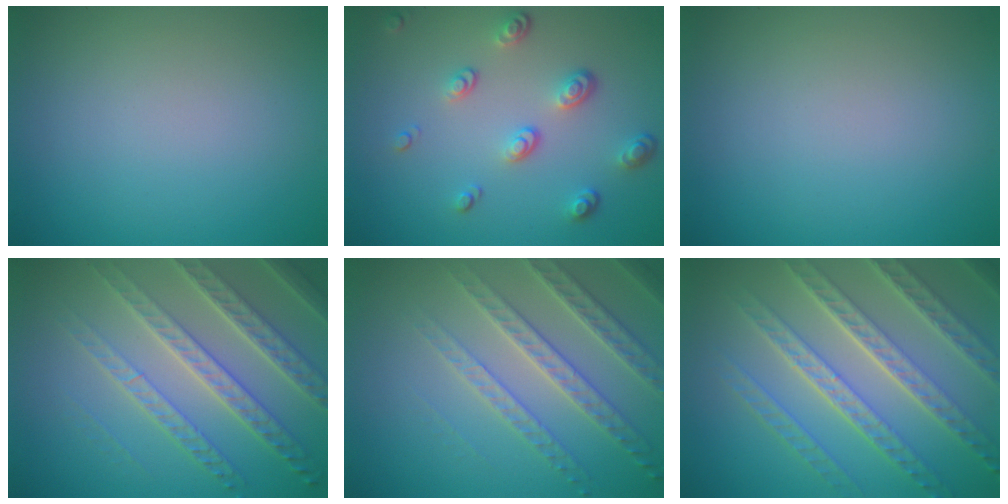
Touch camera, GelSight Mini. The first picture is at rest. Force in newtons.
{"total": 3.4, "press": 2.5, "slide": 2.3}
{"total": 0.0}
{"total": 7.3, "press": 5.1, "slide": 5.2}
{"total": 4.0, "press": 4.0, "slide": 0.6}
{"total": 8.2, "press": 5.8, "slide": 5.8}